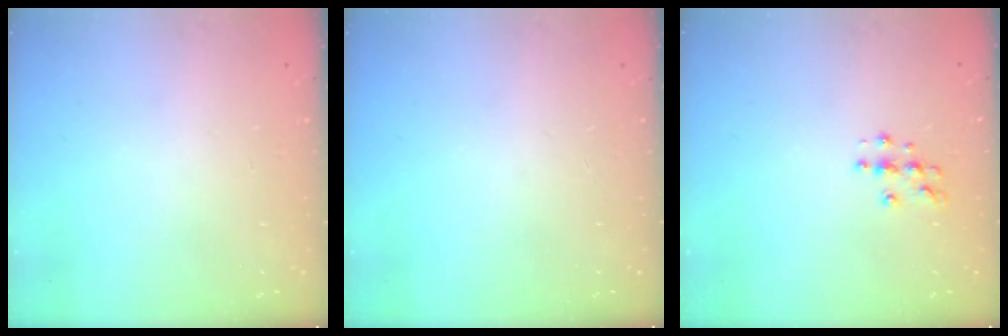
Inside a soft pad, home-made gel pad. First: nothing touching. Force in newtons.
{"total": 0.0}
{"total": 4.5, "press": 4.4, "slide": 0.4}